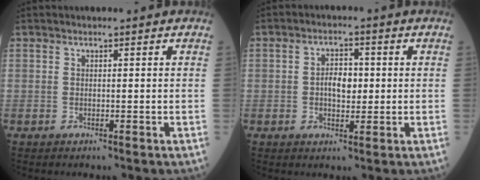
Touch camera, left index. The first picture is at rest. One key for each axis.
{"total": 4.2, "fx": -0.1, "fy": 2.3, "fz": 3.5, "tx": -0.061, "ty": 0.008, "tz": -0.001}